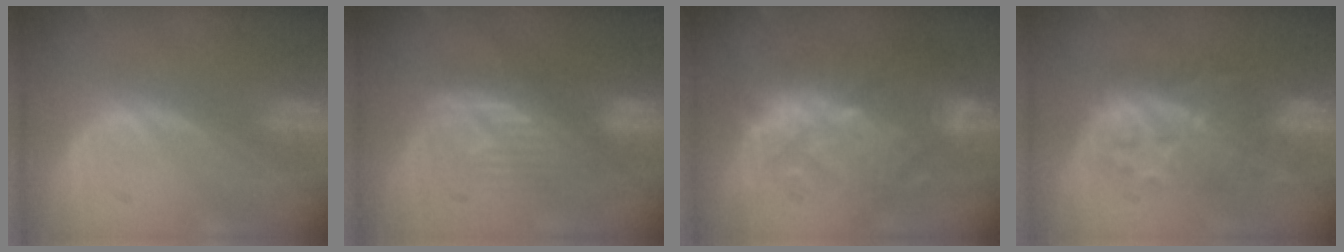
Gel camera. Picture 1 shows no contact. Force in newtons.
{"total": 6.1, "press": 6.0, "slide": 1.1}
{"total": 10.1, "press": 9.7, "slide": 2.8}
{"total": 8.5, "press": 8.4, "slide": 1.3}